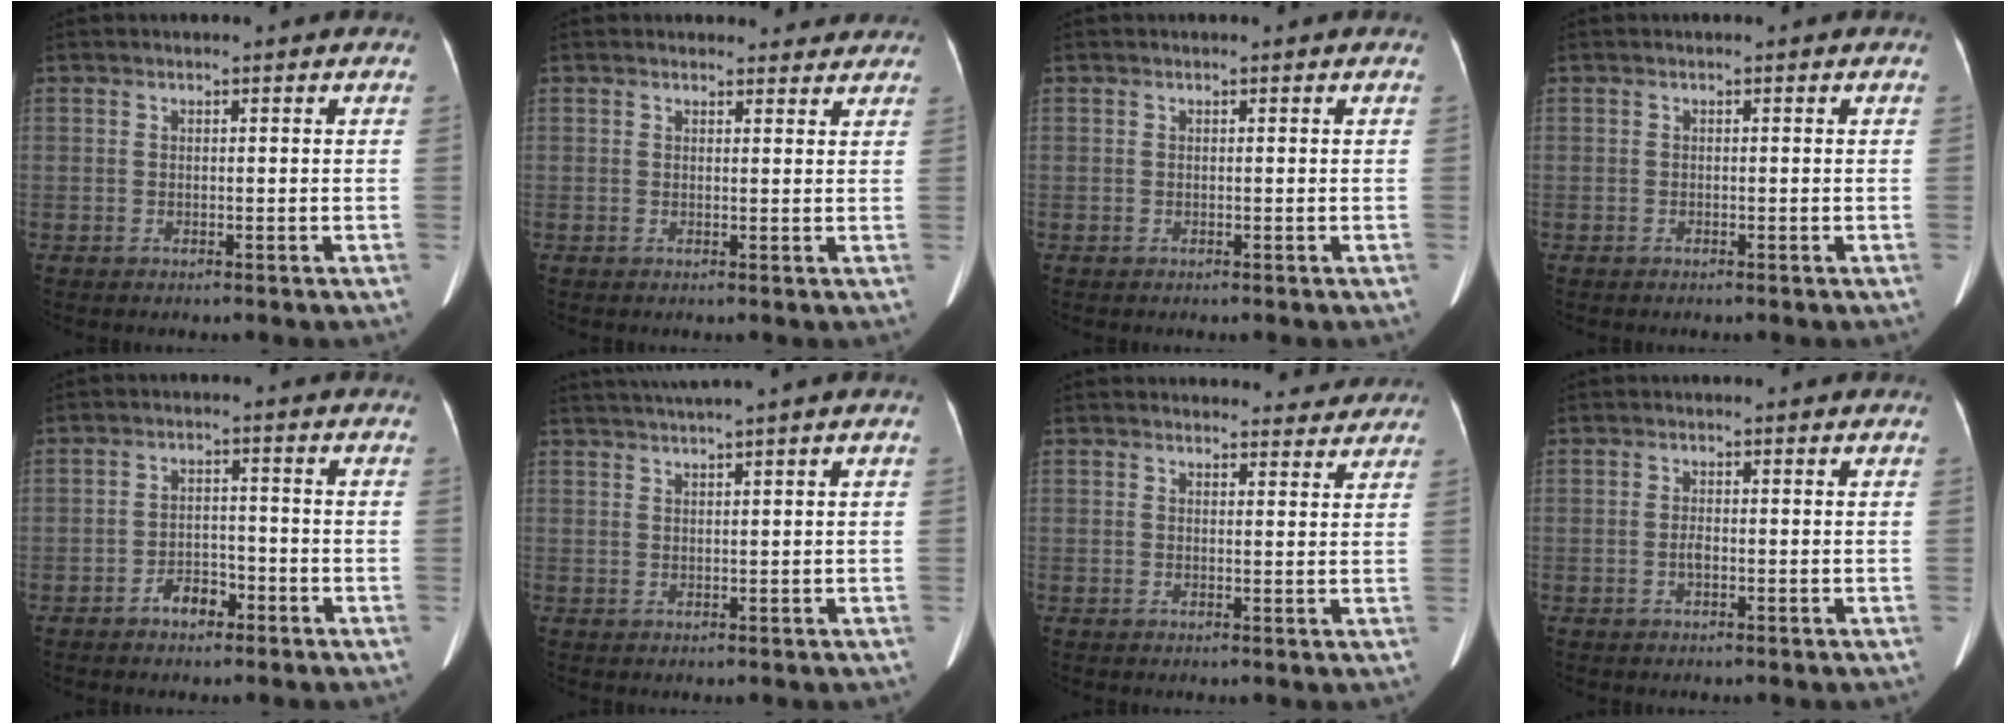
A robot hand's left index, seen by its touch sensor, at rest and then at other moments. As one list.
[{"total": 3.8, "force": [3.5, 1.5, 0.1], "torque": [0.007, 0.002, 0.028]}, {"total": 0.0}, {"total": 0.0}, {"total": 3.7, "force": [-2.6, 1.9, 1.9], "torque": [-0.033, 0.008, -0.039]}, {"total": 4.0, "force": [3.0, -1.2, 2.2], "torque": [-0.041, 0.016, 0.061]}, {"total": 6.1, "force": [5.8, 1.8, 0.5], "torque": [0.010, 0.001, 0.051]}, {"total": 1.1, "force": [-0.5, 0.3, 0.9], "torque": [-0.020, -0.001, -0.008]}]